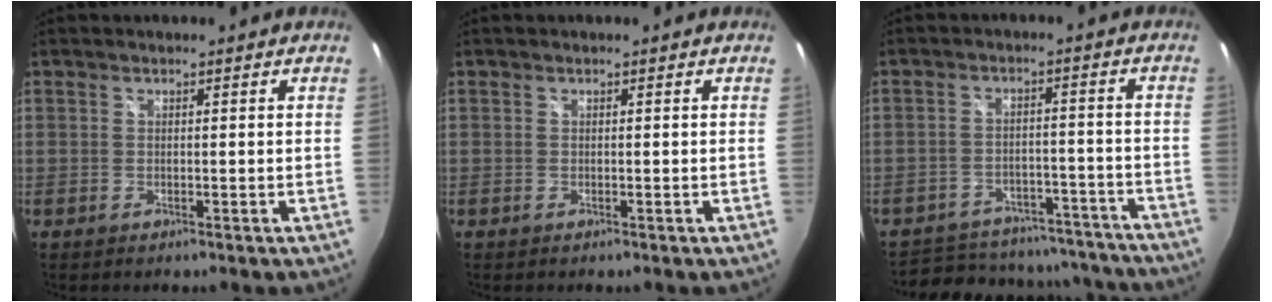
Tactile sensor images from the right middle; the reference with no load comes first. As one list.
[{"total": 0.0}, {"total": 22.6, "force": [-19.5, 9.0, 7.1], "torque": [-0.150, 0.031, -0.234]}]